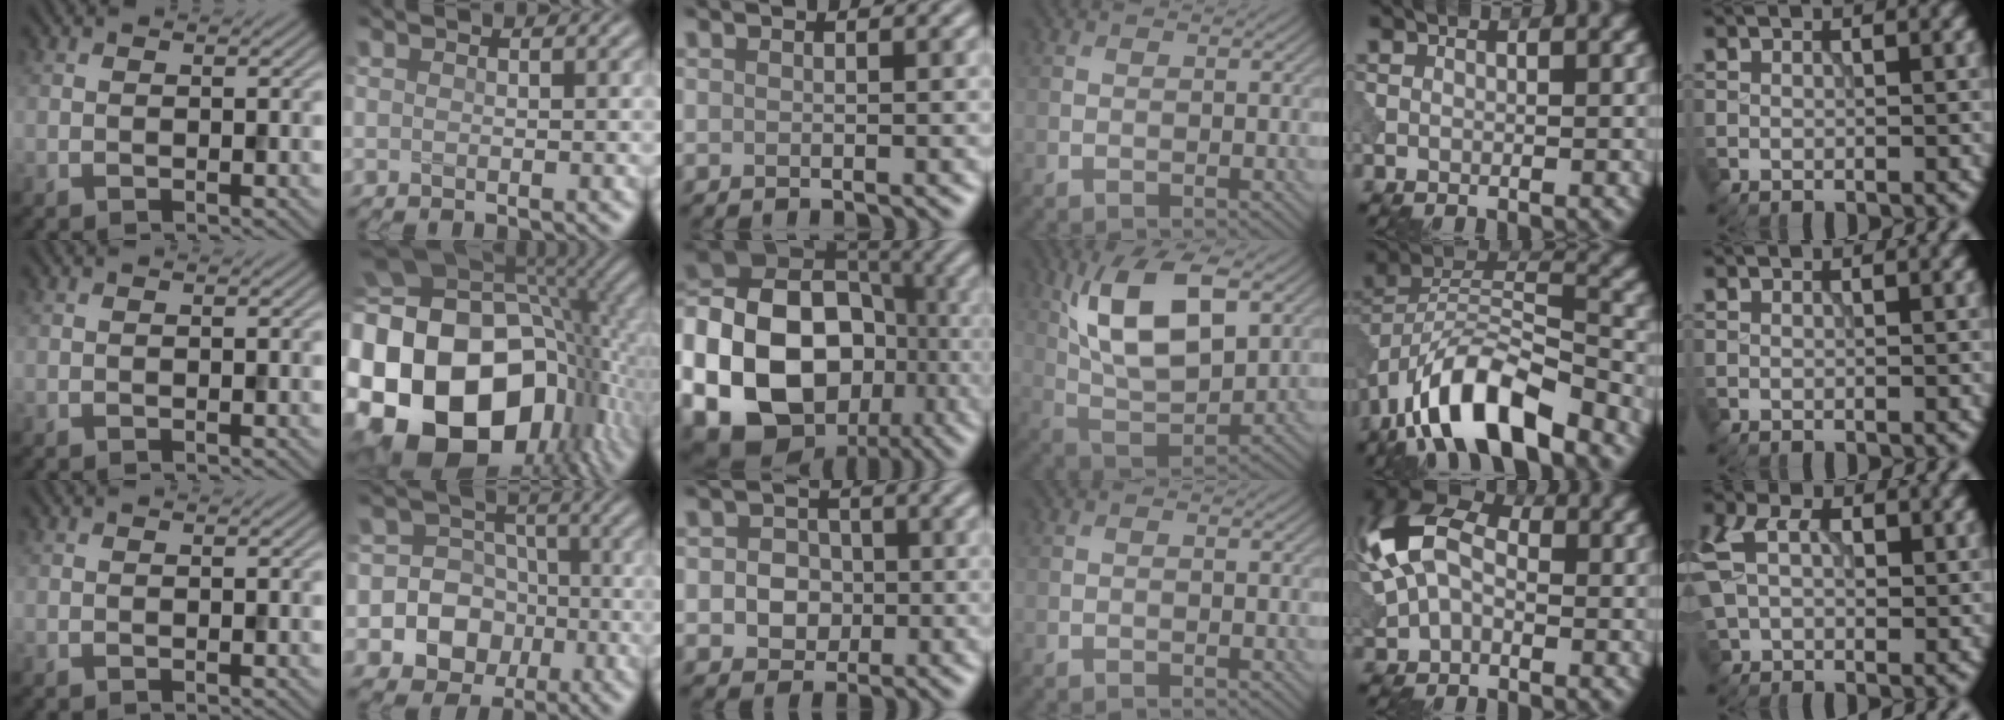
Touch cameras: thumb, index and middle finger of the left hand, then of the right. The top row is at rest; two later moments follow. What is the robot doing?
{"motion": "insert", "object": "peg toy"}